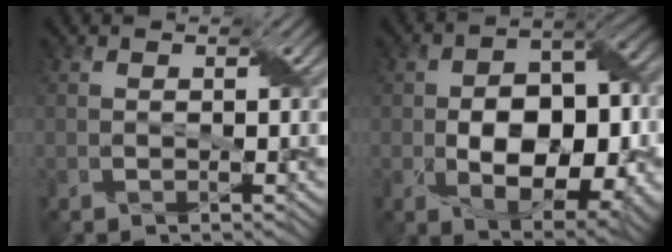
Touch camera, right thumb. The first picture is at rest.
{"total": 12.5, "force": [-2.2, 7.5, 9.8], "torque": [-0.153, -0.012, -0.026]}